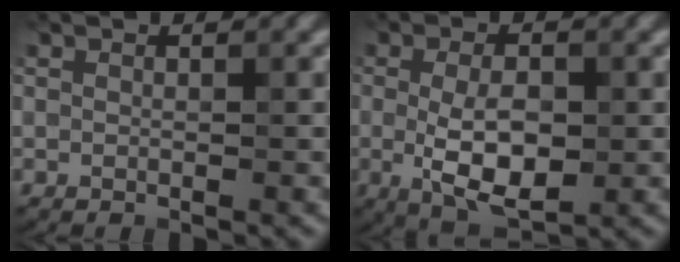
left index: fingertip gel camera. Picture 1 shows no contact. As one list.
[{"total": 6.0, "force": [-0.6, 2.7, 5.3], "torque": [-0.101, -0.007, -0.010]}]